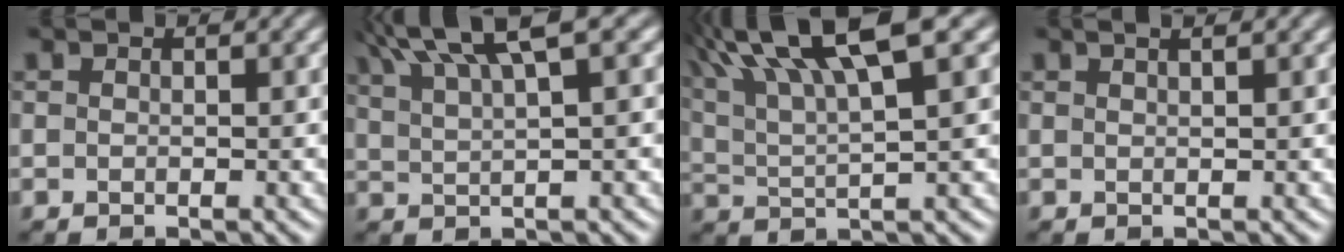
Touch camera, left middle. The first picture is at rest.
{"total": 6.6, "force": [4.2, 1.3, 4.9], "torque": [-0.086, 0.026, 0.074]}
{"total": 11.4, "force": [6.6, 2.6, 8.9], "torque": [-0.157, 0.031, 0.109]}
{"total": 2.4, "force": [1.5, 0.8, 1.7], "torque": [-0.013, 0.020, 0.009]}